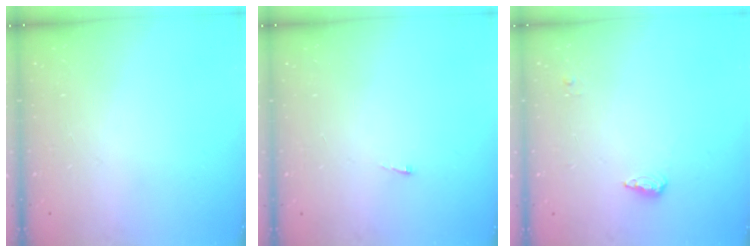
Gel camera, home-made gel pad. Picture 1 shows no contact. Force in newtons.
{"total": 2.7, "press": 2.7, "slide": 0.4}
{"total": 5.0, "press": 4.9, "slide": 1.1}